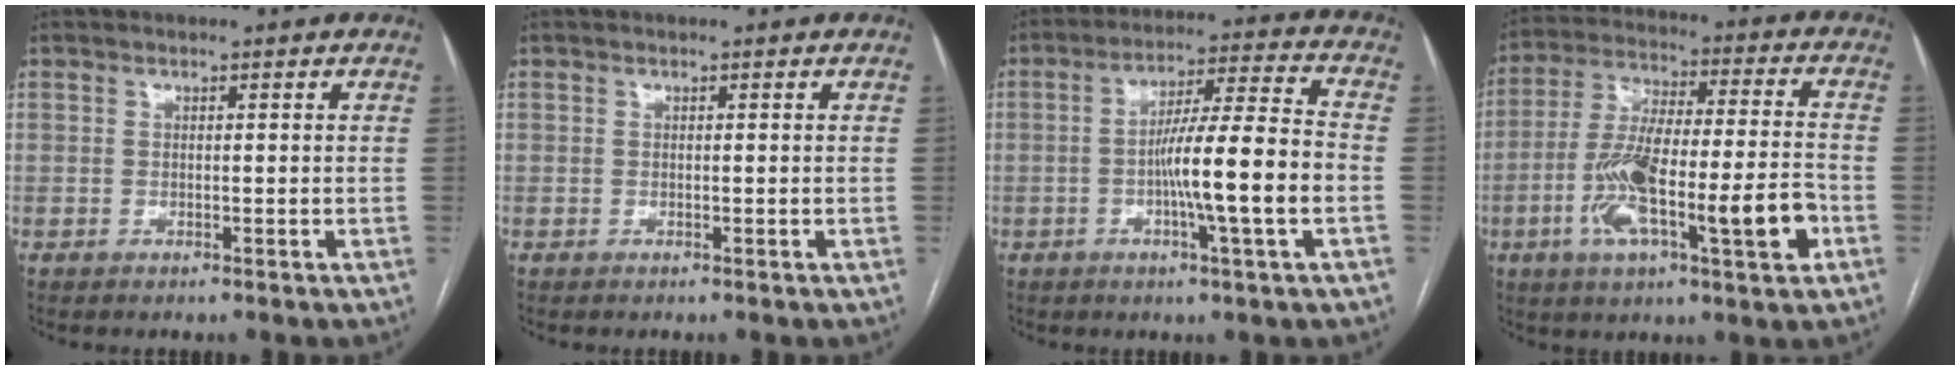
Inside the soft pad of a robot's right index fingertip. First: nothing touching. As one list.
[{"total": 0.0}, {"total": 12.8, "force": [-2.7, -0.4, 12.5], "torque": [-0.208, 0.005, -0.051]}, {"total": 17.8, "force": [-5.6, 2.7, 16.6], "torque": [-0.288, 0.009, -0.089]}]